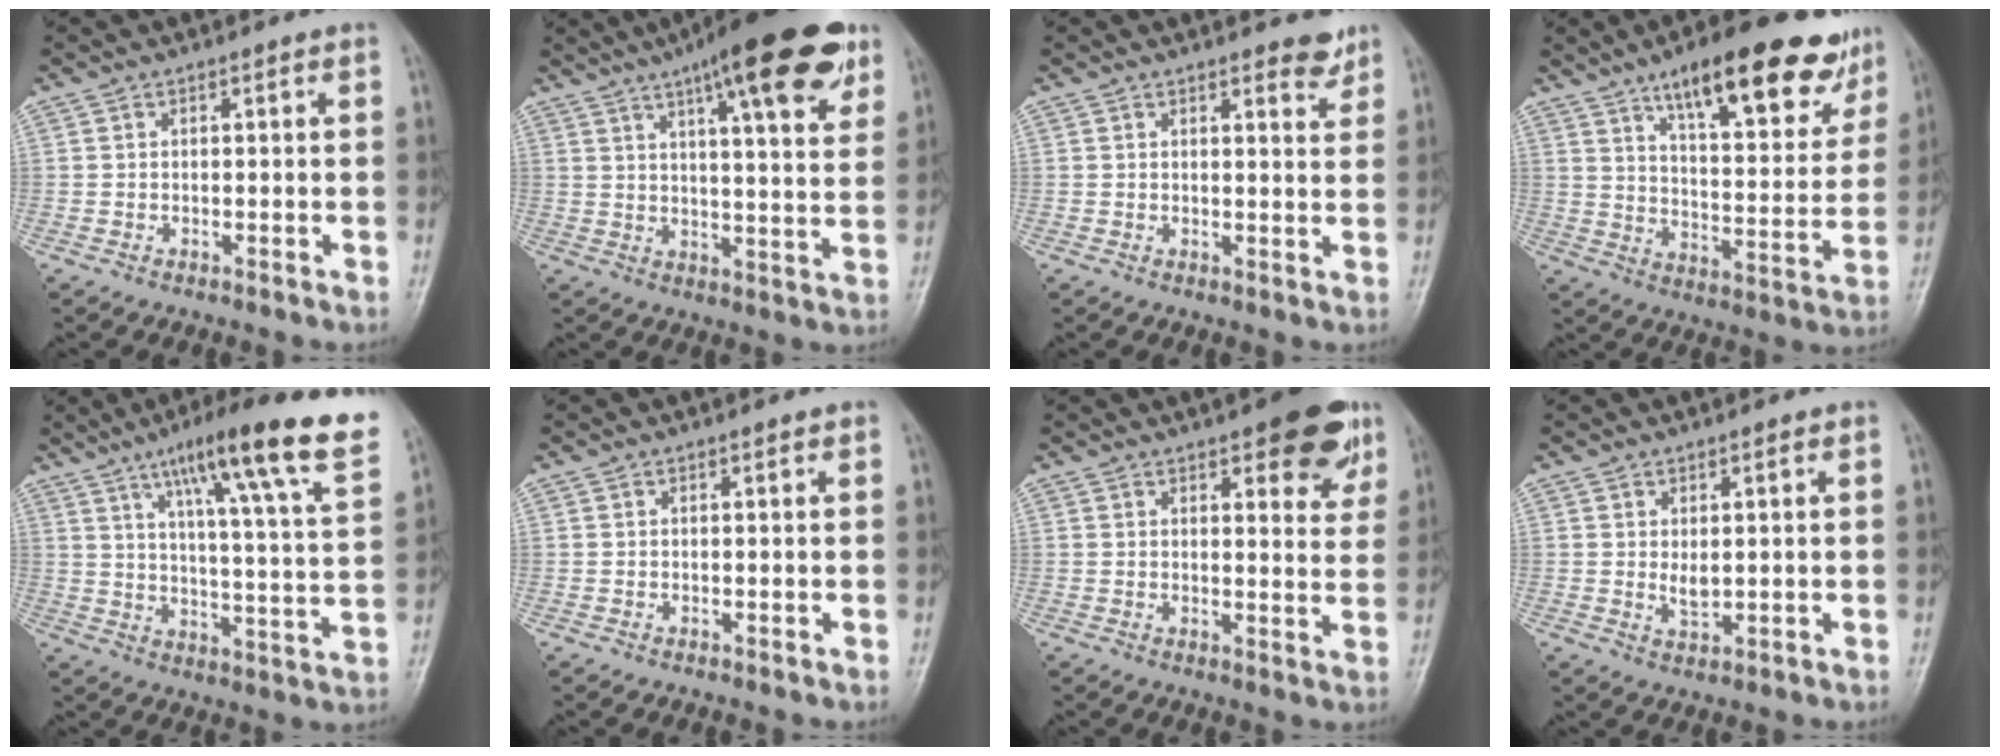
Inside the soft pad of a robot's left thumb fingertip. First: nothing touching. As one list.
[{"total": 19.6, "force": [11.2, 4.9, 15.3], "torque": [-0.202, -0.024, 0.158]}, {"total": 3.3, "force": [2.6, 1.1, 1.7], "torque": [-0.006, -0.018, 0.032]}, {"total": 21.1, "force": [13.6, 6.8, 14.6], "torque": [-0.168, -0.050, 0.205]}, {"total": 22.5, "force": [13.5, 2.4, 17.8], "torque": [-0.243, -0.036, 0.191]}, {"total": 0.5, "force": [0.4, 0.1, 0.3], "torque": [-0.007, -0.002, 0.005]}, {"total": 11.2, "force": [6.7, 4.1, 8.0], "torque": [-0.064, -0.028, 0.080]}, {"total": 3.0, "force": [0.9, 1.5, 2.4], "torque": [-0.037, -0.013, 0.019]}]